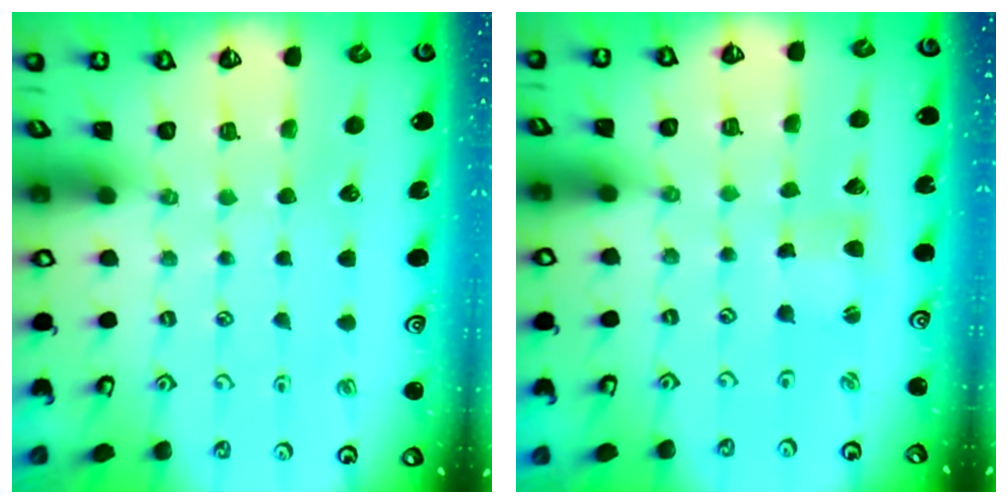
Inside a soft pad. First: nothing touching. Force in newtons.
{"total": 1.0, "press": 1.0, "slide": 0.3}